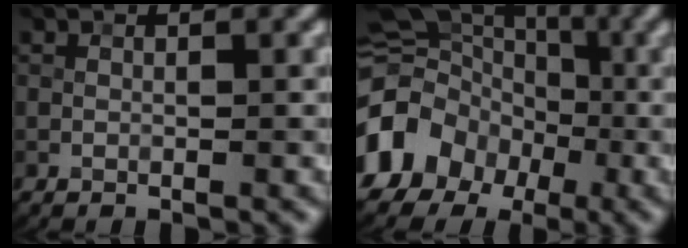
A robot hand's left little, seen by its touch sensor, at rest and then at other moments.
{"total": 12.2, "force": [-4.1, 10.3, 5.0], "torque": [-0.112, -0.008, -0.078]}